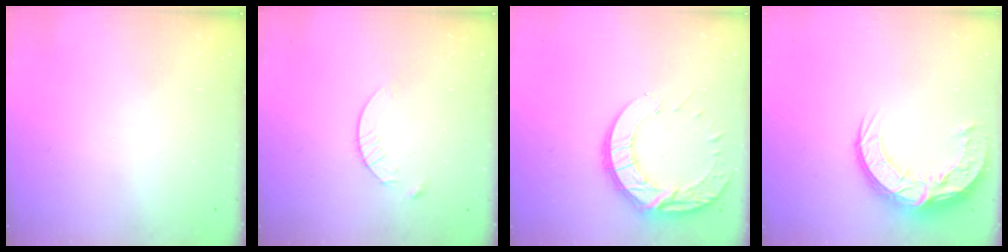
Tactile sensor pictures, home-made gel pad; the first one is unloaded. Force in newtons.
{"total": 4.8, "press": 4.8, "slide": 0.6}
{"total": 15.2, "press": 15.2, "slide": 1.2}
{"total": 15.1, "press": 15.1, "slide": 1.2}